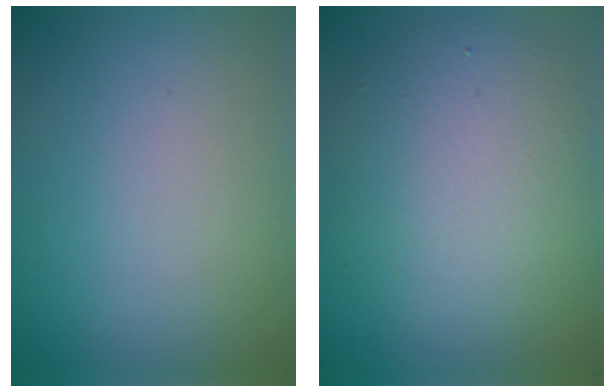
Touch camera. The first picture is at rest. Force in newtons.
{"total": 7.5, "press": 7.5, "slide": 0.3}